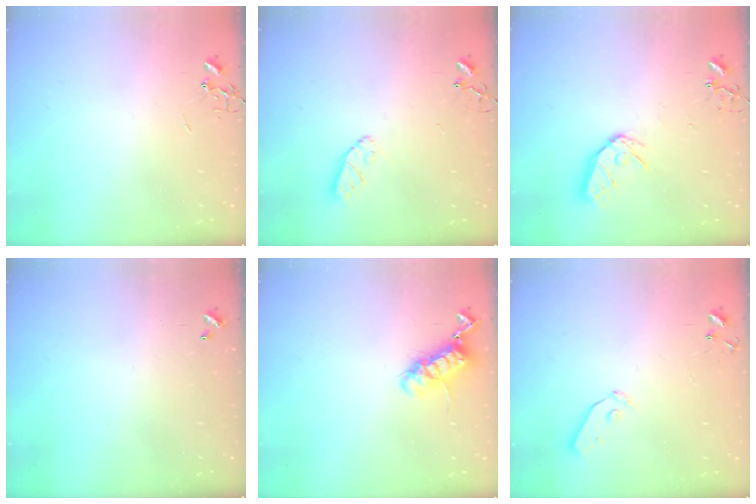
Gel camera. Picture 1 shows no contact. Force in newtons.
{"total": 7.2, "press": 7.2, "slide": 0.4}
{"total": 11.3, "press": 11.2, "slide": 1.3}
{"total": 0.0}
{"total": 11.8, "press": 11.7, "slide": 1.4}
{"total": 5.7, "press": 5.7, "slide": 0.4}